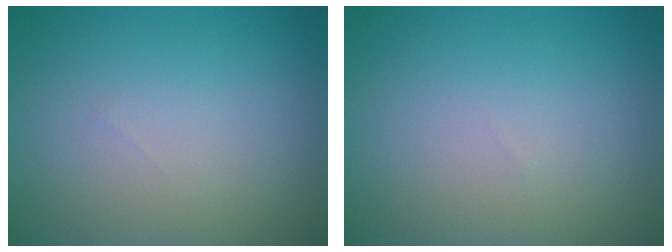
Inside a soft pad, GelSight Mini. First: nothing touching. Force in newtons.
{"total": 0.0}